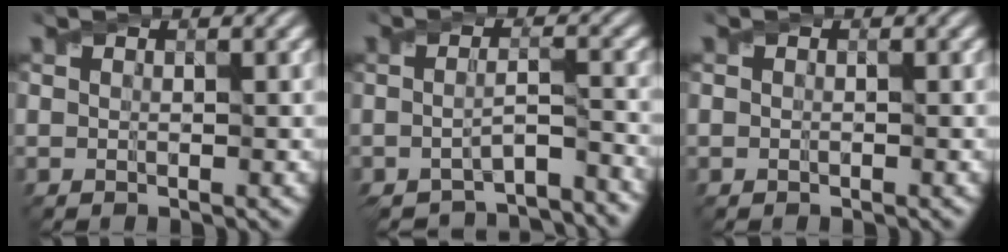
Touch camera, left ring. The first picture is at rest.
{"total": 5.5, "force": [-4.8, 0.9, 2.5], "torque": [-0.044, -0.014, -0.070]}
{"total": 0.0}